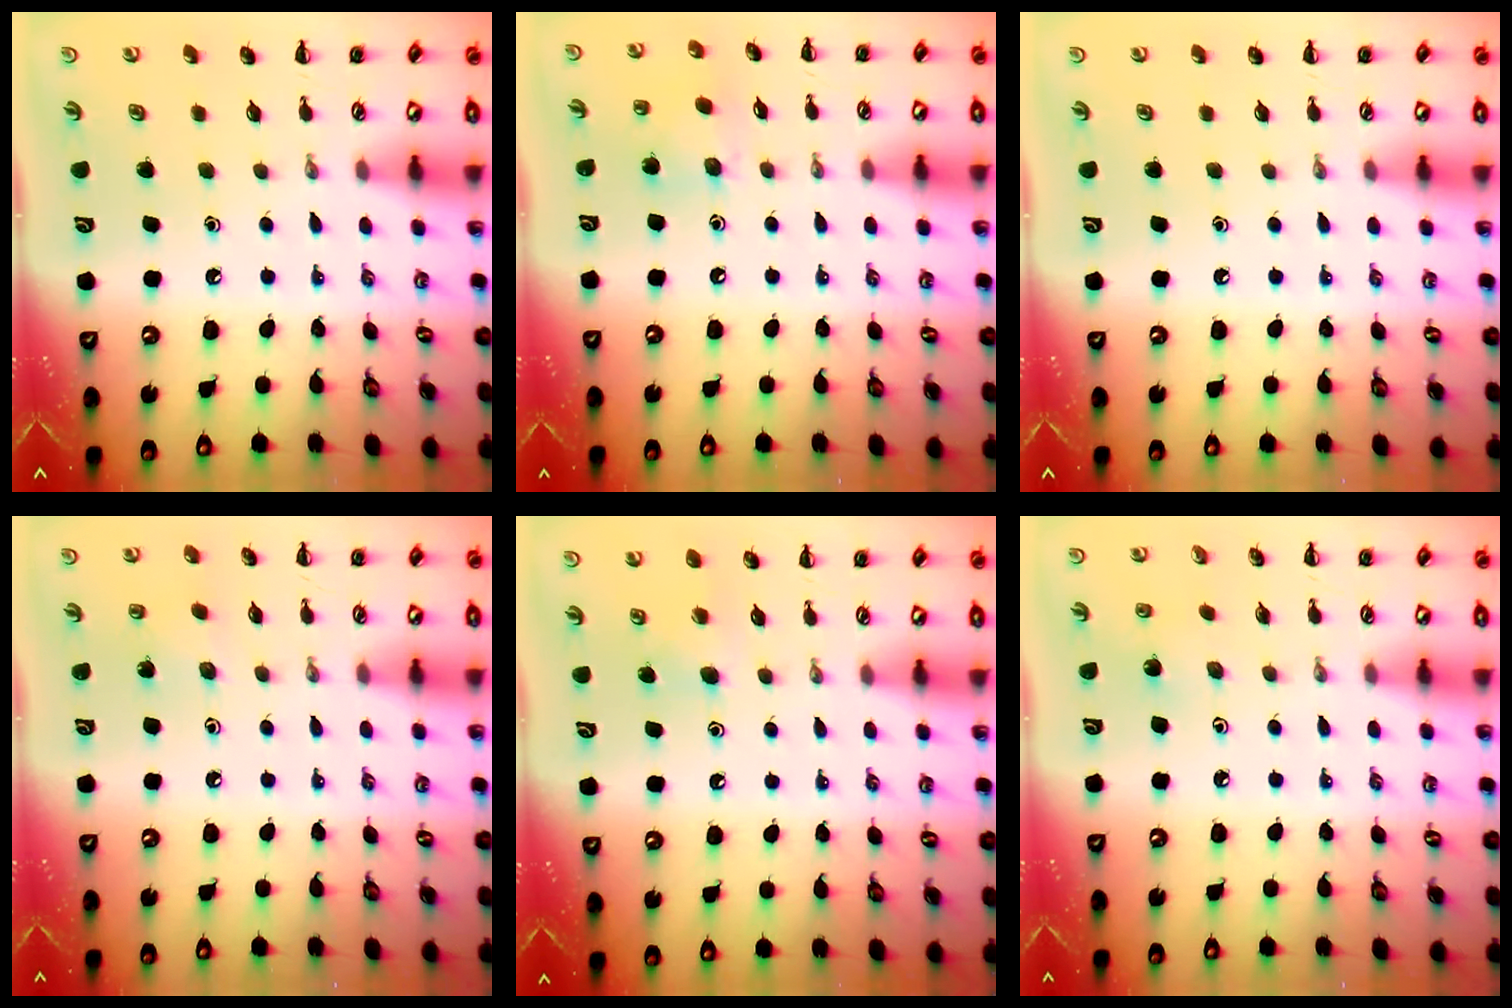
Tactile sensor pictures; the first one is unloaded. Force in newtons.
{"total": 7.9, "press": 7.7, "slide": 1.6}
{"total": 0.0}
{"total": 2.0, "press": 1.8, "slide": 0.7}
{"total": 4.4, "press": 4.1, "slide": 1.5}
{"total": 1.9, "press": 1.9, "slide": 0.4}